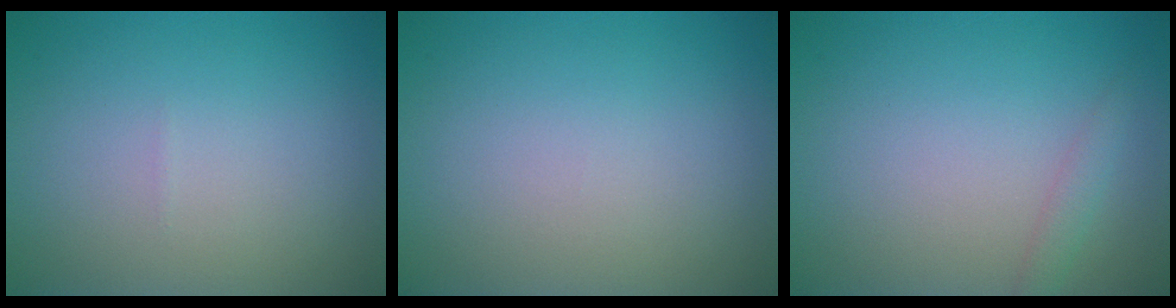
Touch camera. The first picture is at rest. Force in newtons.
{"total": 0.0}
{"total": 1.2, "press": 1.2, "slide": 0.0}